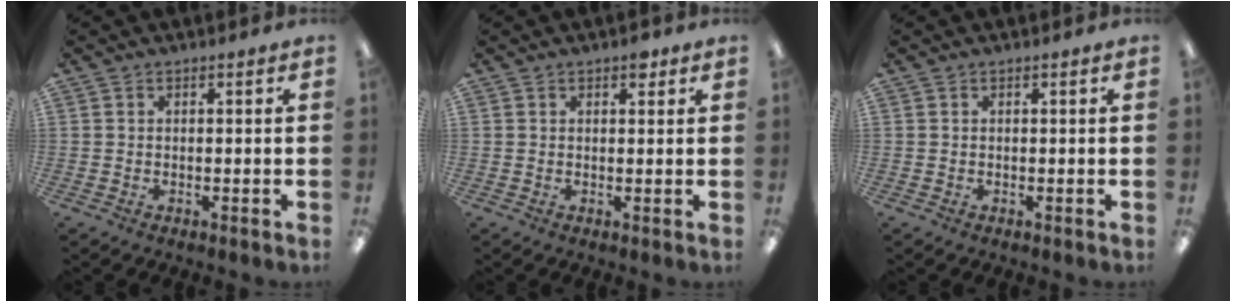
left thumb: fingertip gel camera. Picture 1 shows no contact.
{"total": 2.5, "force": [1.5, 1.3, 1.5], "torque": [-0.008, -0.005, 0.020]}
{"total": 0.0}